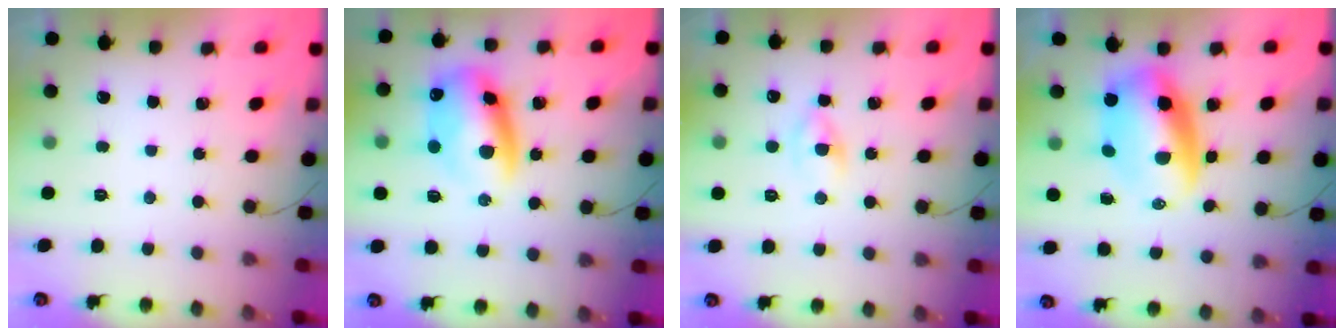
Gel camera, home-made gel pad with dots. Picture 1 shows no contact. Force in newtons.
{"total": 12.7, "press": 12.4, "slide": 2.4}
{"total": 1.7, "press": 1.4, "slide": 0.8}
{"total": 9.7, "press": 9.4, "slide": 2.6}